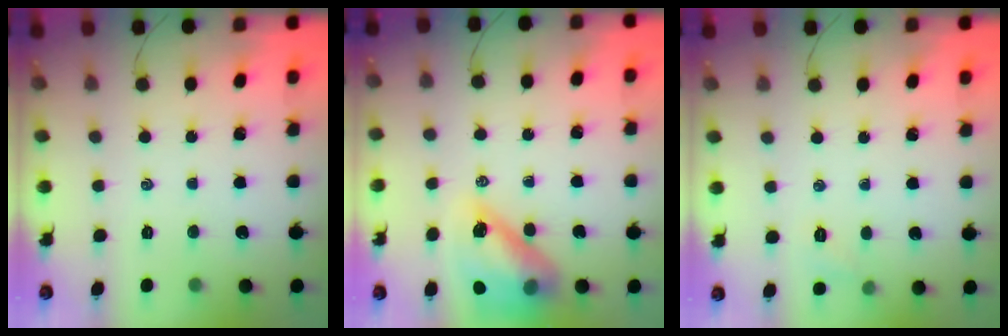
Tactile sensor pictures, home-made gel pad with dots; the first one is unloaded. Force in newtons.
{"total": 15.2, "press": 14.6, "slide": 4.1}
{"total": 4.2, "press": 4.0, "slide": 1.1}